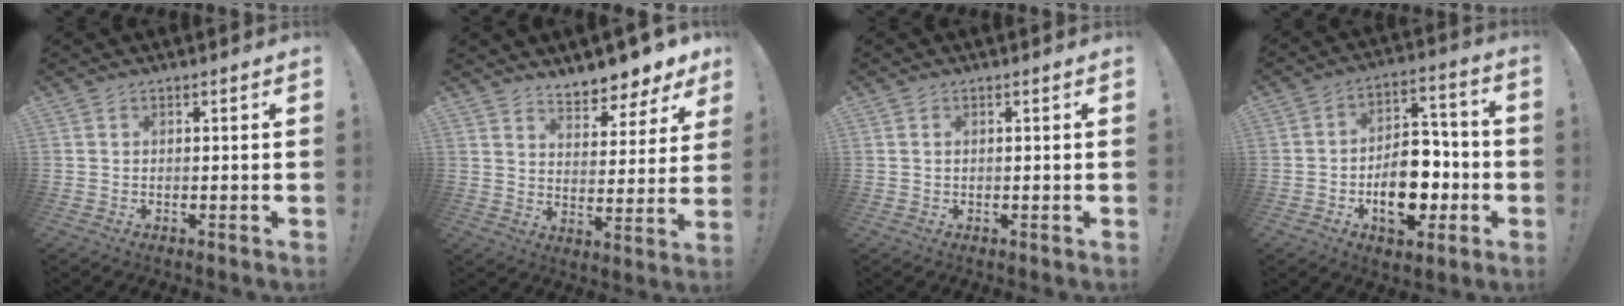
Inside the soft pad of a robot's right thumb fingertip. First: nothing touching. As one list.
[{"total": 7.5, "force": [6.8, 2.3, 2.4], "torque": [-0.026, -0.068, 0.120]}, {"total": 0.5, "force": [0.4, 0.1, 0.3], "torque": [-0.009, 0.002, 0.008]}, {"total": 15.5, "force": [-5.3, 9.9, 10.7], "torque": [-0.158, 0.040, -0.080]}]